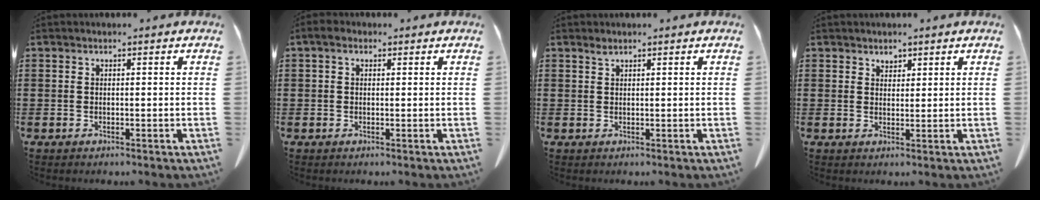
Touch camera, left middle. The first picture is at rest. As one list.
[{"total": 1.9, "force": [0.4, 1.3, 1.4], "torque": [-0.031, 0.007, 0.006]}, {"total": 0.9, "force": [0.7, 0.2, 0.6], "torque": [-0.013, -0.001, 0.015]}, {"total": 1.6, "force": [1.5, 0.6, 0.2], "torque": [-0.008, -0.002, 0.031]}]